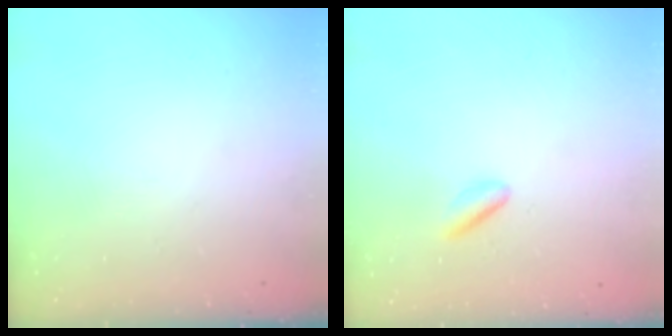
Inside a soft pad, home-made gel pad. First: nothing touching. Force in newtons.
{"total": 2.6, "press": 2.5, "slide": 0.9}